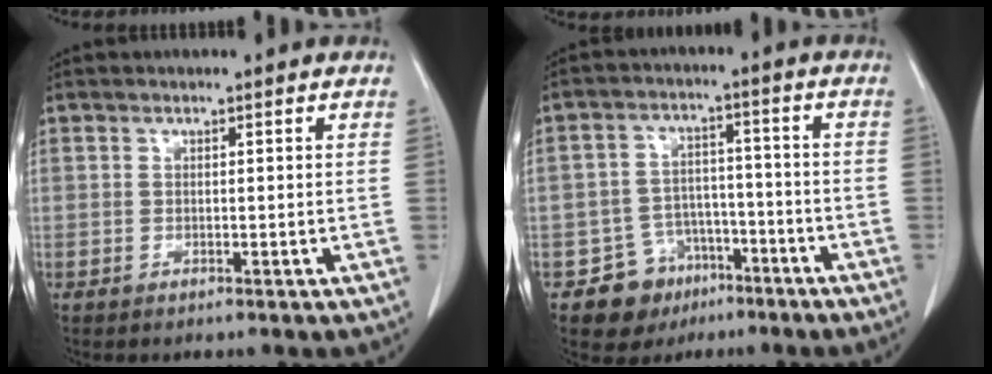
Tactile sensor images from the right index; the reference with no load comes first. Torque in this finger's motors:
{"motor_torque": [-0.94, -0.26, -0.98, -0.21]}